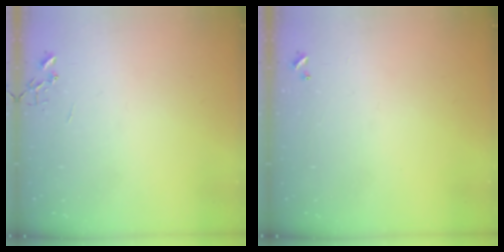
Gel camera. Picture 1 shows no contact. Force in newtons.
{"total": 0.0}